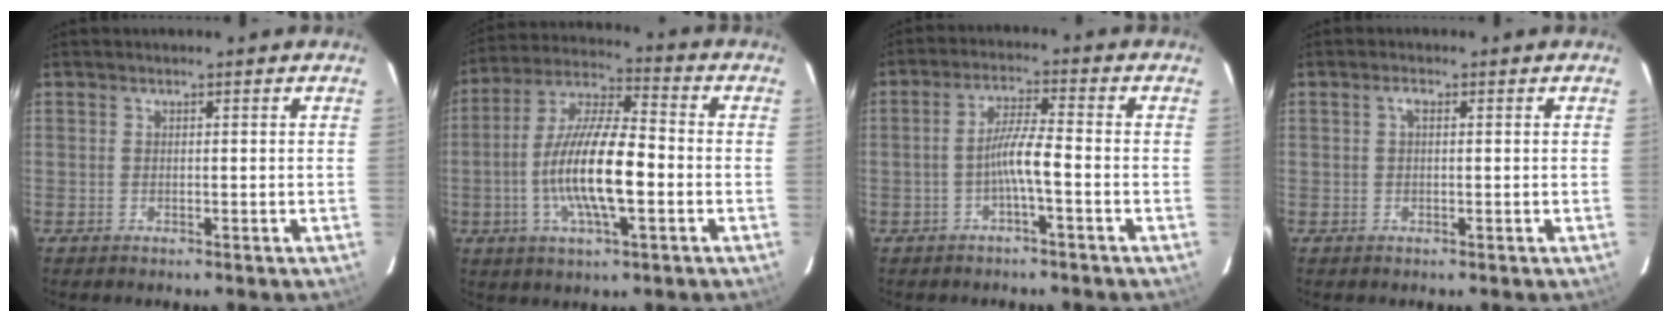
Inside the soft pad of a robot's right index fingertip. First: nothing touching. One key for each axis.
{"total": 15.0, "fx": -3.2, "fy": 3.9, "fz": 14.1, "tx": -0.278, "ty": -0.002, "tz": -0.063}
{"total": 4.8, "fx": -2.1, "fy": -0.2, "fz": 4.3, "tx": -0.089, "ty": 0.009, "tz": -0.039}
{"total": 0.6, "fx": 0.1, "fy": 0.0, "fz": 0.6, "tx": -0.014, "ty": 0.005, "tz": 0.000}